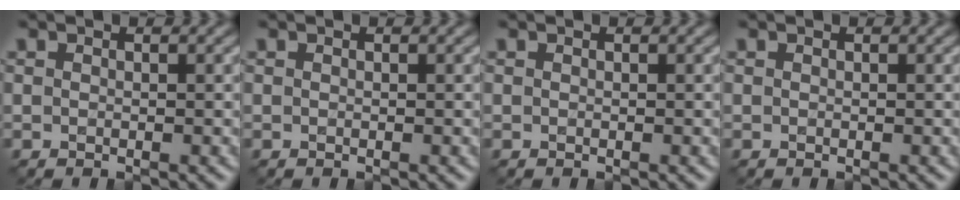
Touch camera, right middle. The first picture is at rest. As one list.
[{"total": 0.0}, {"total": 0.0}, {"total": 0.0}]